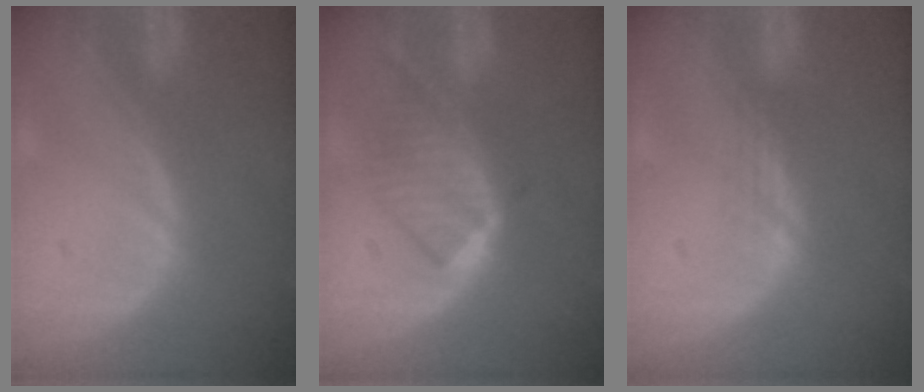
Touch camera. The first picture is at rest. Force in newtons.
{"total": 6.6, "press": 6.2, "slide": 2.4}
{"total": 1.8, "press": 1.3, "slide": 1.2}